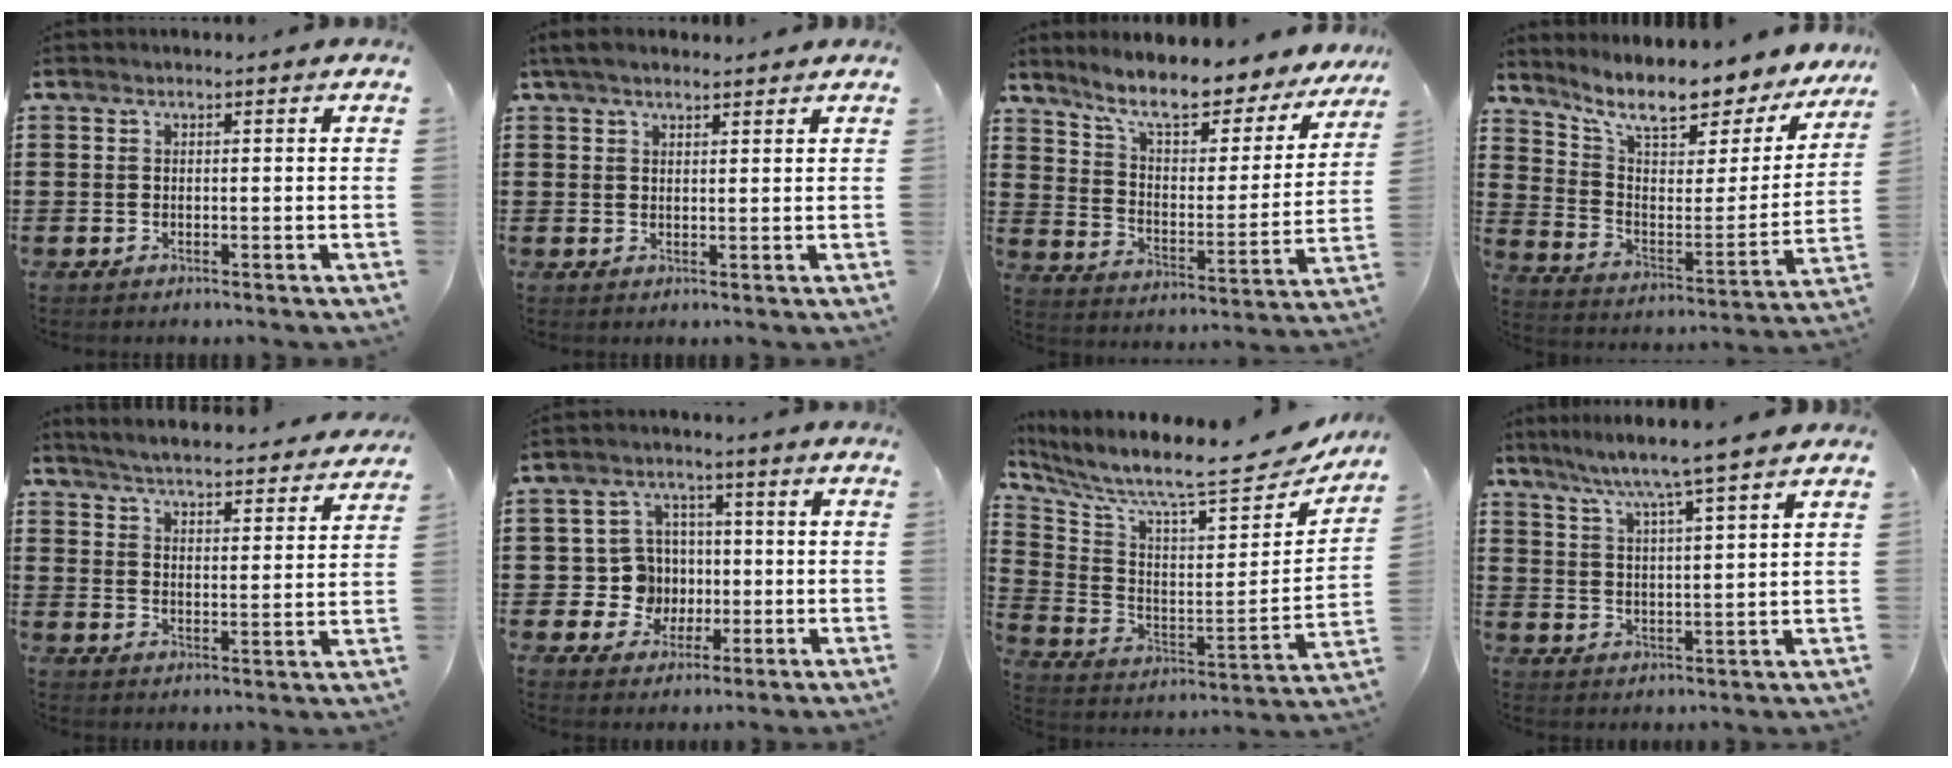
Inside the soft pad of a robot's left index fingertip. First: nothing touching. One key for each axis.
{"total": 2.8, "fx": 2.2, "fy": 0.8, "fz": 1.5, "tx": -0.034, "ty": 0.006, "tz": 0.042}
{"total": 9.3, "fx": 7.9, "fy": 1.2, "fz": 4.8, "tx": -0.115, "ty": -0.050, "tz": 0.130}
{"total": 10.0, "fx": 8.3, "fy": 2.1, "fz": 5.2, "tx": -0.113, "ty": -0.065, "tz": 0.135}
{"total": 4.5, "fx": 4.4, "fy": -0.5, "fz": 0.7, "tx": -0.037, "ty": -0.037, "tz": 0.072}
{"total": 7.1, "fx": 0.0, "fy": 6.9, "fz": 1.9, "tx": -0.057, "ty": 0.013, "tz": 0.006}
{"total": 7.5, "fx": 6.9, "fy": 0.3, "fz": 3.0, "tx": -0.080, "ty": -0.078, "tz": 0.107}
{"total": 5.7, "fx": 4.8, "fy": -1.5, "fz": 2.7, "tx": -0.072, "ty": -0.034, "tz": 0.077}